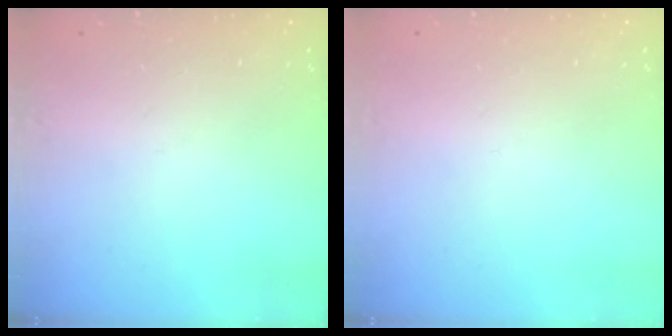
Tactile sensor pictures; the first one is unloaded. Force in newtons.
{"total": 0.0}